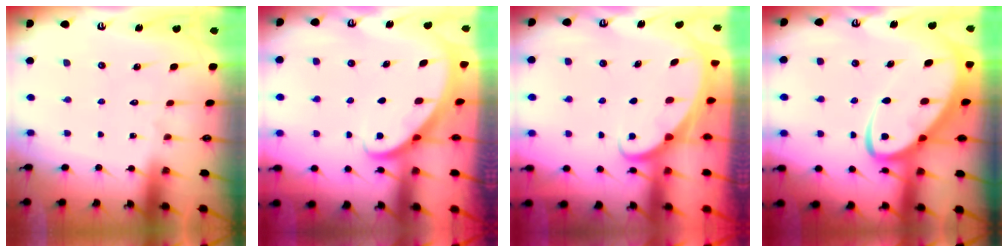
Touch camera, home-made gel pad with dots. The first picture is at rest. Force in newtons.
{"total": 2.7, "press": 2.7, "slide": 0.2}
{"total": 1.9, "press": 1.9, "slide": 0.2}
{"total": 10.0, "press": 9.9, "slide": 1.1}